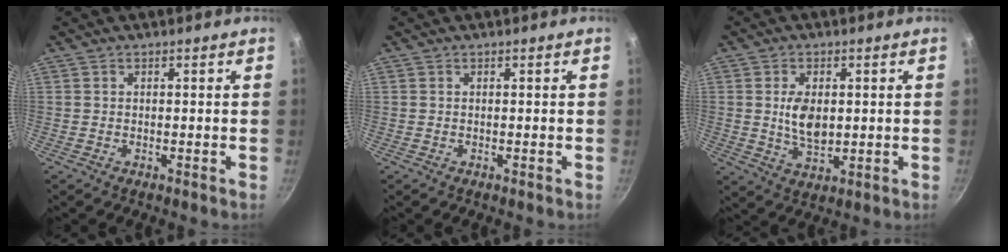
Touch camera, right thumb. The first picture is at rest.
{"total": 0.0}
{"total": 6.9, "force": [0.7, 4.1, 5.6], "torque": [-0.094, -0.014, 0.016]}